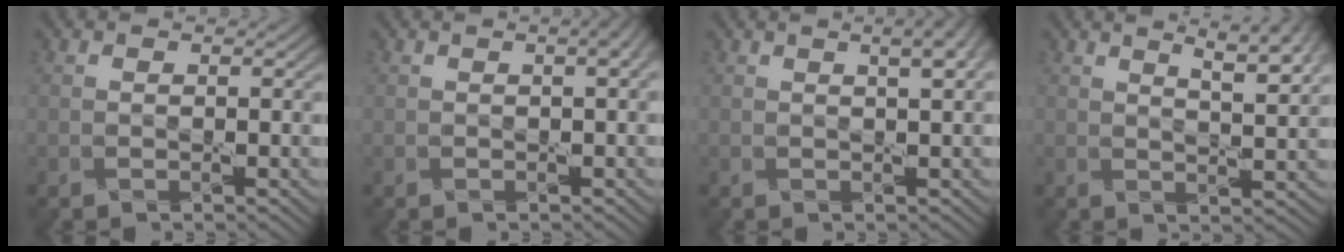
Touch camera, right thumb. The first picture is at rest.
{"total": 3.0, "force": [1.0, 1.0, 2.6], "torque": [-0.028, 0.010, 0.003]}
{"total": 5.1, "force": [2.3, 1.8, 4.2], "torque": [-0.043, 0.021, 0.011]}
{"total": 8.0, "force": [4.8, 1.9, 6.1], "torque": [-0.080, 0.016, 0.059]}